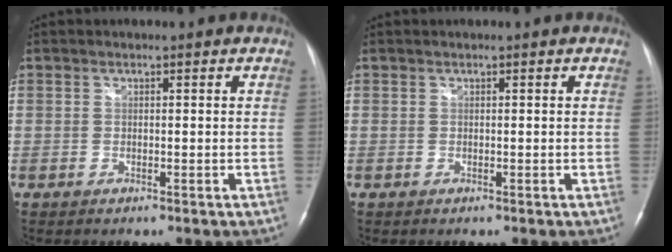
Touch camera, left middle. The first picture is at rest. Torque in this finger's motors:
{"motor_torque": [-0.02, -0.02, 0.02, 0.00]}